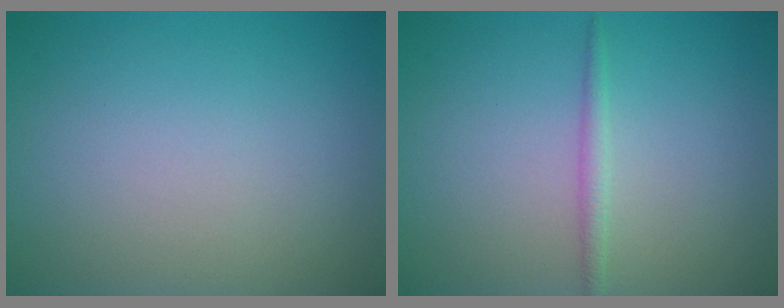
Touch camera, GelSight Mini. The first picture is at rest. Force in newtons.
{"total": 1.2, "press": 1.2, "slide": 0.1}